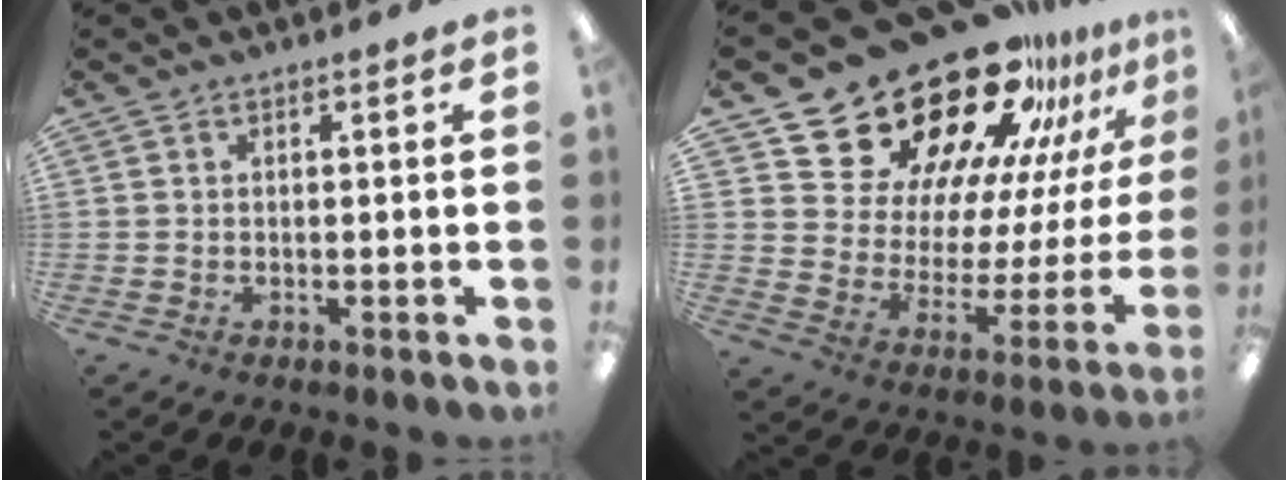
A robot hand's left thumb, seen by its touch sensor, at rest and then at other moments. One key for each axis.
{"total": 28.5, "fx": 23.8, "fy": 12.3, "fz": 9.8, "tx": -0.152, "ty": -0.183, "tz": 0.431}